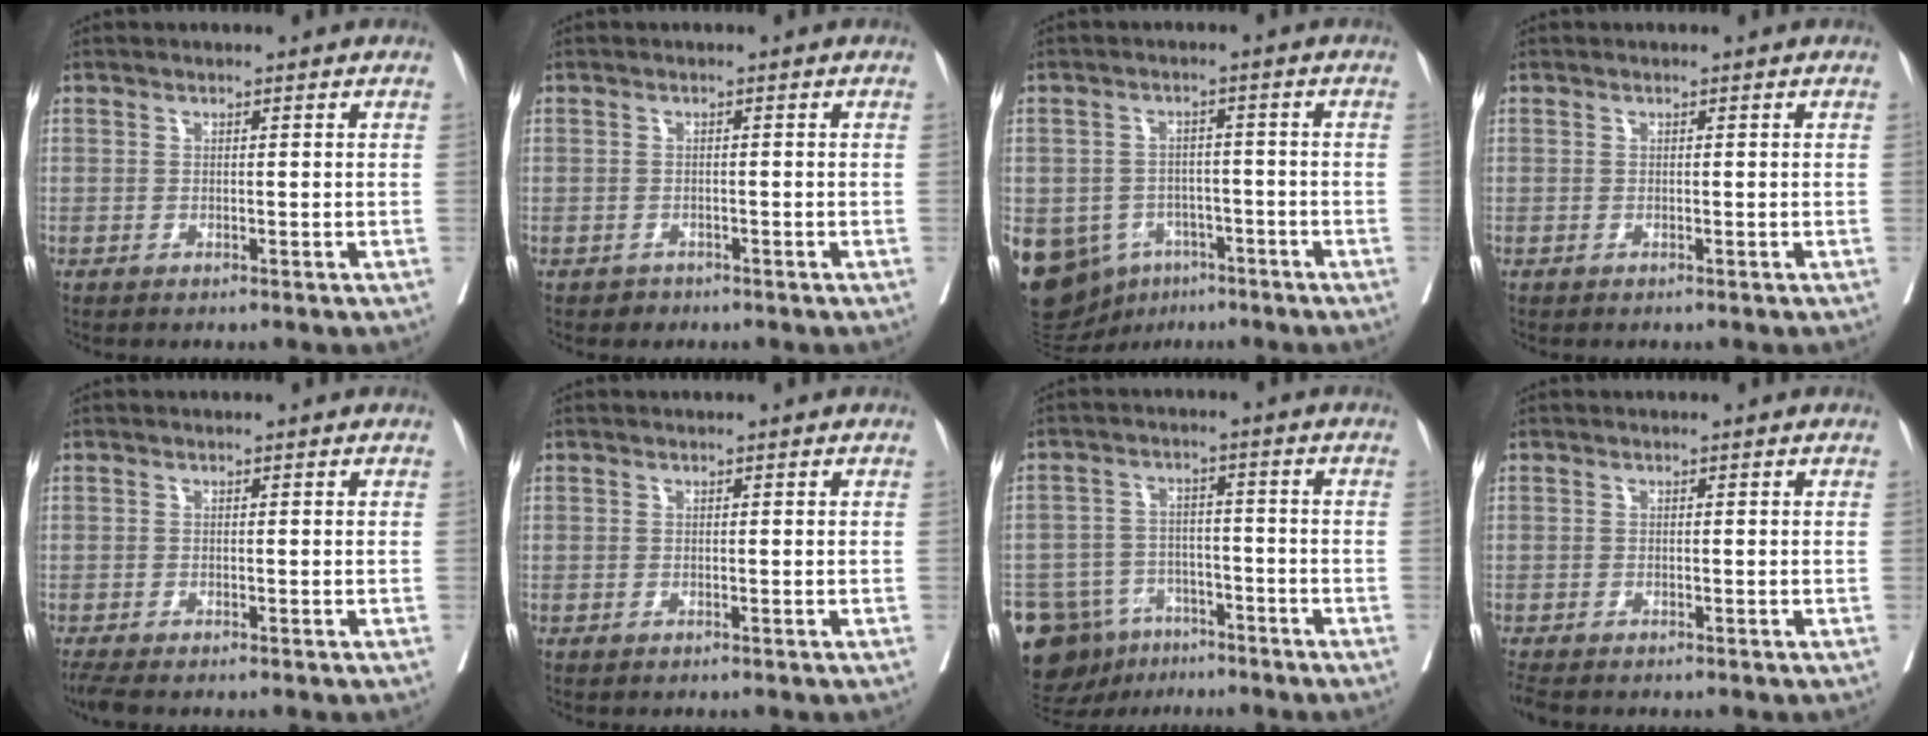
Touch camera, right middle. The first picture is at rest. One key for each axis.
{"total": 1.1, "fx": -0.8, "fy": 0.8, "fz": -0.1, "tx": 0.000, "ty": 0.003, "tz": -0.014}
{"total": 16.5, "fx": -7.9, "fy": 12.6, "fz": 7.0, "tx": -0.177, "ty": 0.007, "tz": -0.106}
{"total": 0.0}
{"total": 2.2, "fx": -1.9, "fy": 0.1, "fz": 1.1, "tx": -0.023, "ty": -0.010, "tz": -0.037}
{"total": 0.0}
{"total": 13.7, "fx": -8.9, "fy": 9.2, "fz": 4.8, "tx": -0.112, "ty": 0.015, "tz": -0.132}
{"total": 2.1, "fx": -1.9, "fy": 0.5, "fz": 0.8, "tx": -0.018, "ty": -0.009, "tz": -0.034}